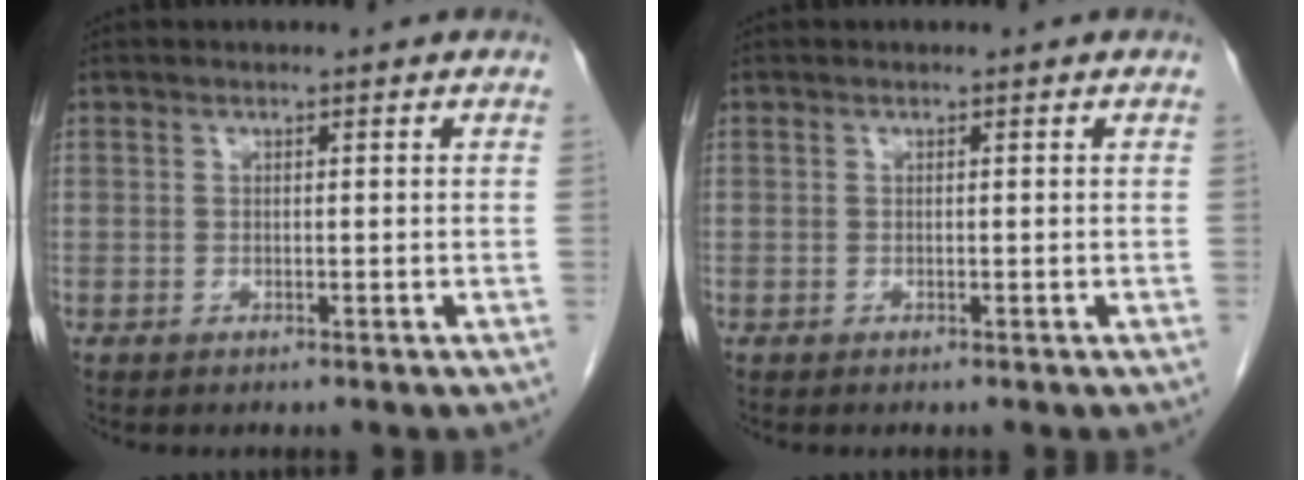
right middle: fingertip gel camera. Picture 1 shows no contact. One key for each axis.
{"total": 0.0}